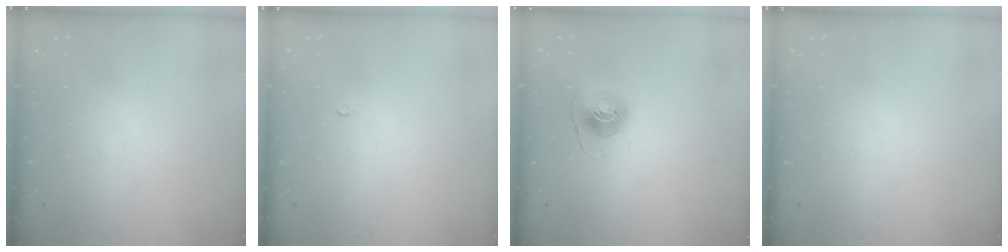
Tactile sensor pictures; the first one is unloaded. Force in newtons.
{"total": 2.1, "press": 2.1, "slide": 0.2}
{"total": 6.8, "press": 6.8, "slide": 0.4}
{"total": 0.0}